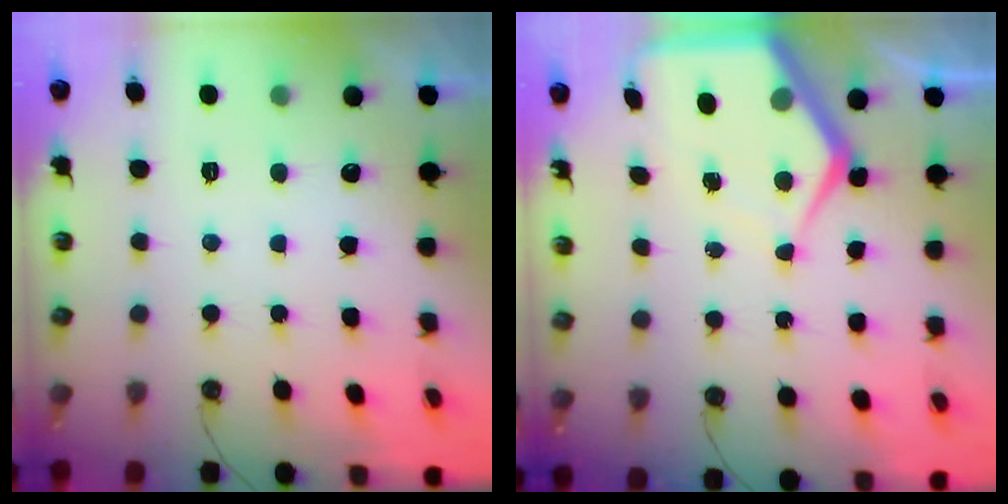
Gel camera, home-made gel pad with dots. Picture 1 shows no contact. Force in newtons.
{"total": 9.2, "press": 9.1, "slide": 0.7}